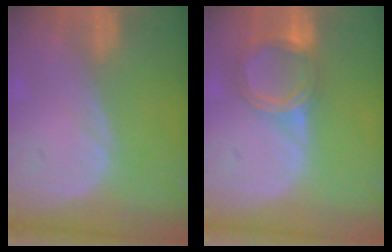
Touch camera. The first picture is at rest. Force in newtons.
{"total": 6.3, "press": 5.8, "slide": 2.4}